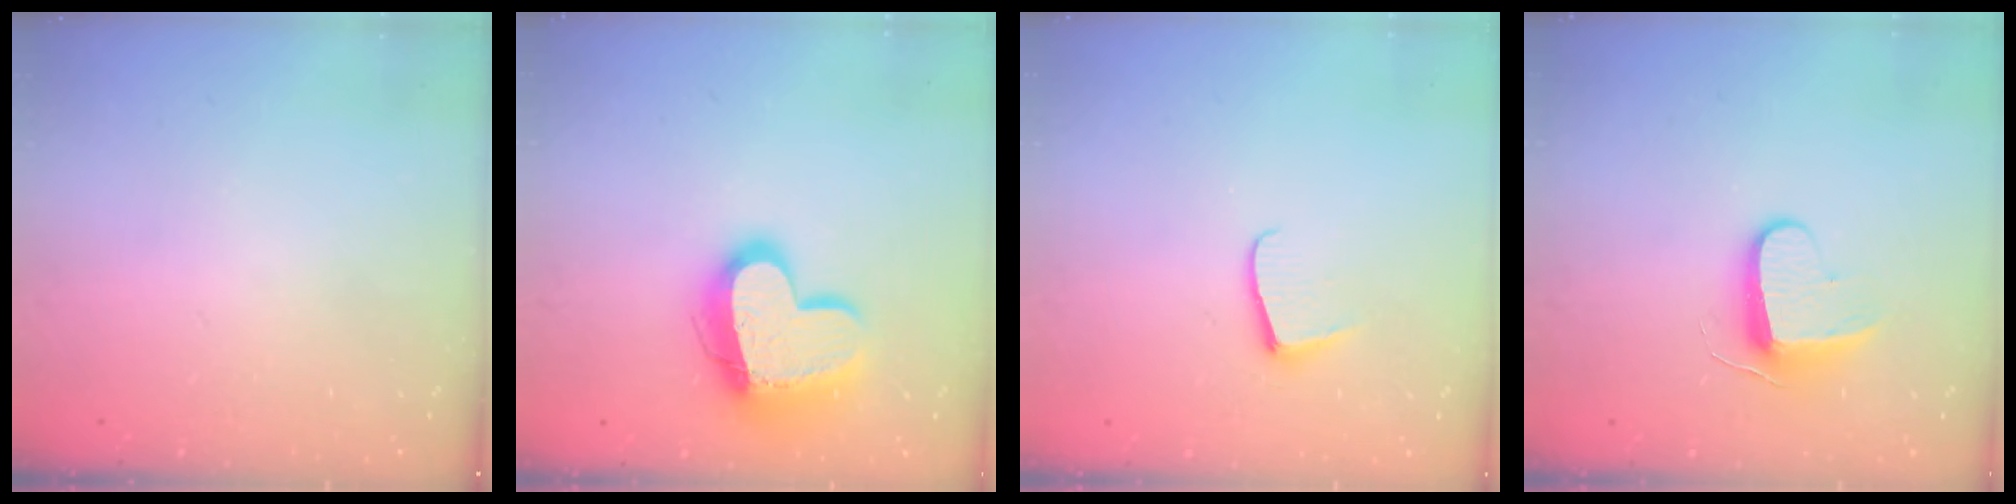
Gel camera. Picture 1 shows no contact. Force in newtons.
{"total": 16.9, "press": 16.8, "slide": 1.5}
{"total": 5.7, "press": 5.7, "slide": 0.6}
{"total": 8.7, "press": 8.7, "slide": 0.7}